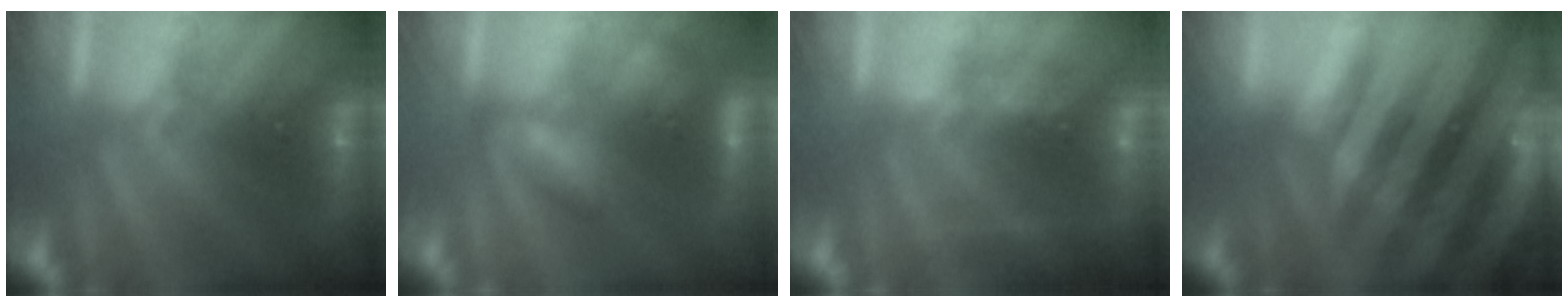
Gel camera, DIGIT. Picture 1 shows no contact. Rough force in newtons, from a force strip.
{"total": 2.8}
{"total": 2.9}
{"total": 13.7}